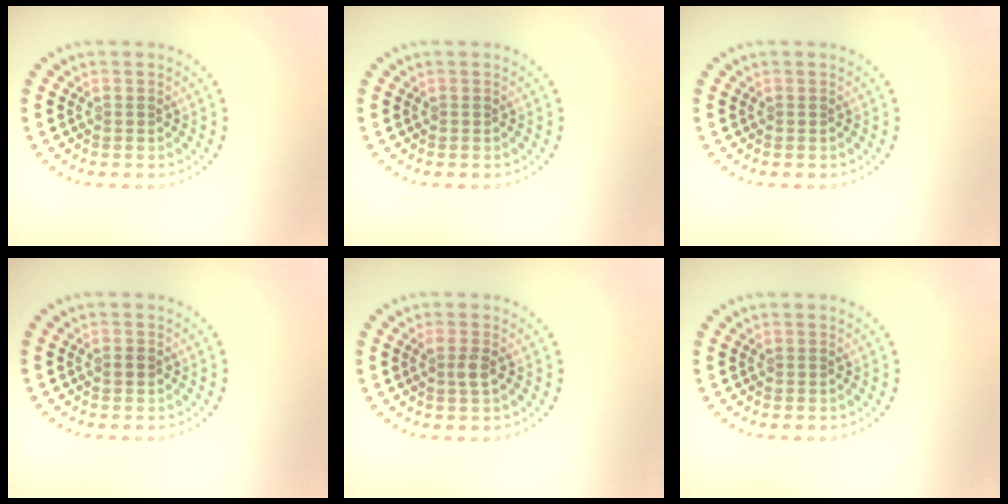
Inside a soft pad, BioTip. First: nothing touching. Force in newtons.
{"total": 0.0}
{"total": 0.0}
{"total": 0.8, "press": 0.8, "slide": 0.1}
{"total": 1.4, "press": 1.2, "slide": 0.8}
{"total": 0.0}